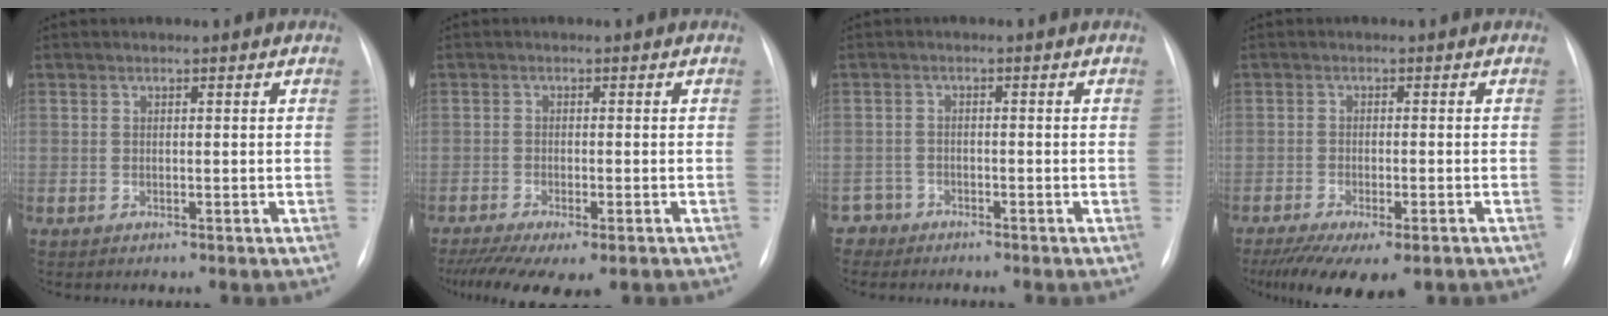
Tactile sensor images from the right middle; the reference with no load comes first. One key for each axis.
{"total": 10.6, "fx": -7.6, "fy": 3.0, "fz": 6.7, "tx": -0.111, "ty": -0.015, "tz": -0.112}
{"total": 2.4, "fx": -1.8, "fy": 1.2, "fz": -1.0, "tx": 0.016, "ty": 0.006, "tz": -0.036}
{"total": 11.2, "fx": -7.9, "fy": 3.4, "fz": 7.1, "tx": -0.115, "ty": -0.018, "tz": -0.116}